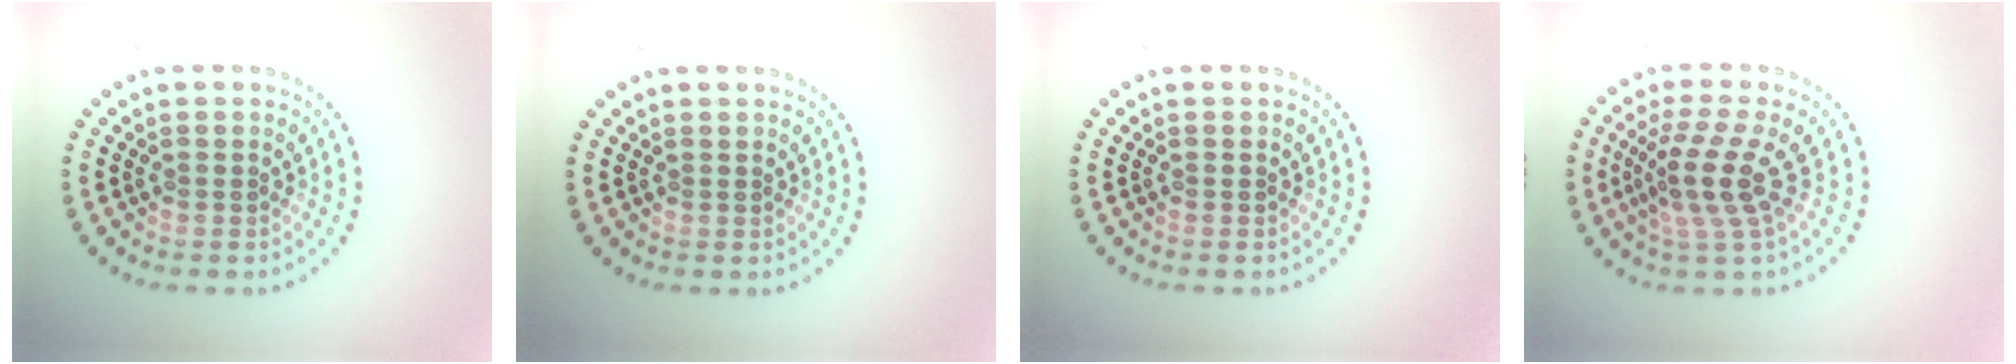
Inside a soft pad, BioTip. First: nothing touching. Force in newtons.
{"total": 0.0}
{"total": 0.0}
{"total": 3.8, "press": 3.0, "slide": 2.3}